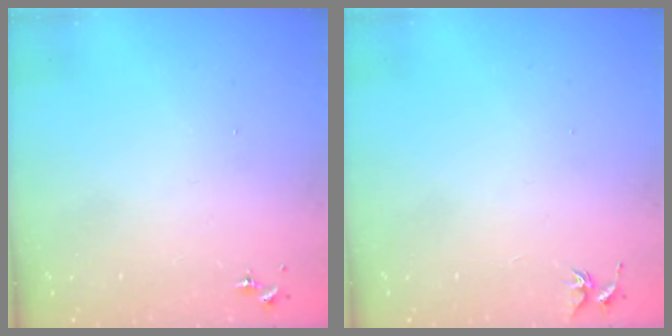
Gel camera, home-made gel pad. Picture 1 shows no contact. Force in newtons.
{"total": 3.7, "press": 3.7, "slide": 0.4}